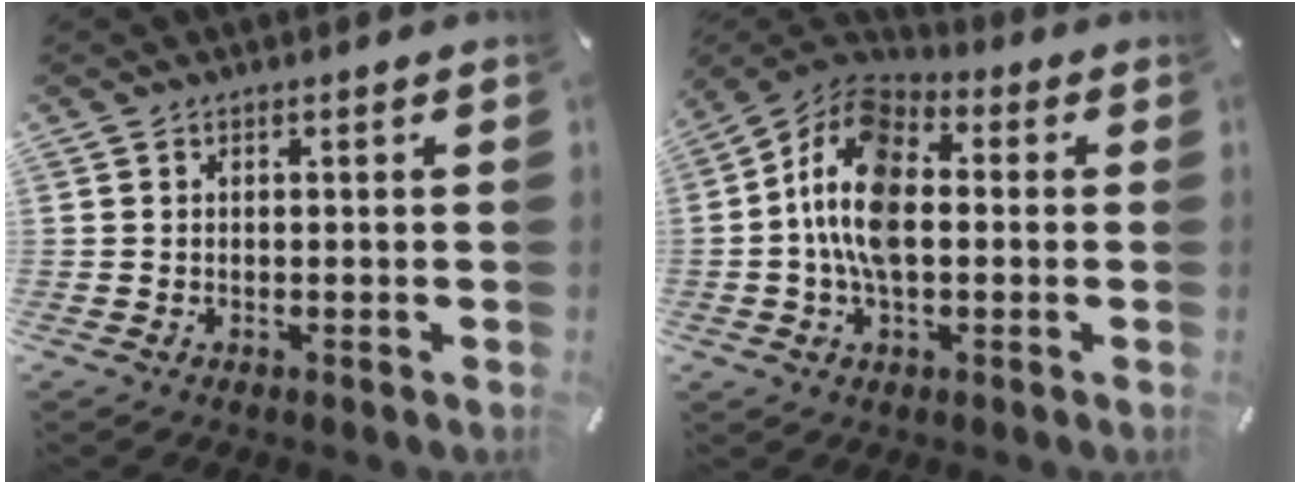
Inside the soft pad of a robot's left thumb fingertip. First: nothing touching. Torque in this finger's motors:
{"motor_torque": [2.01, 3.00, 0.49, -0.10, 0.28]}